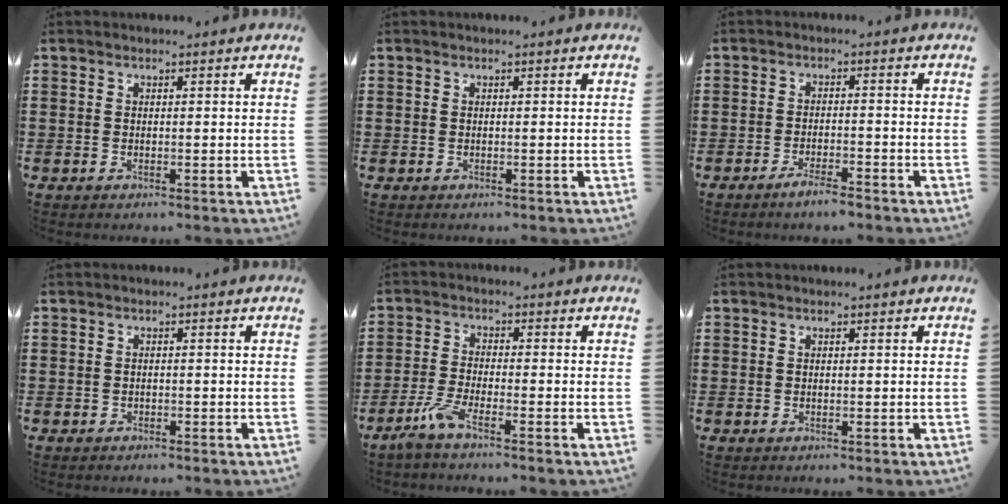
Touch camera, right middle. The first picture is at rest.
{"total": 0.0}
{"total": 2.9, "force": [-2.3, 0.2, 1.7], "torque": [-0.028, 0.003, -0.041]}
{"total": 0.5, "force": [-0.5, 0.2, 0.1], "torque": [-0.004, -0.001, -0.010]}
{"total": 4.3, "force": [-2.8, 0.6, 3.2], "torque": [-0.089, -0.010, -0.060]}
{"total": 0.0}